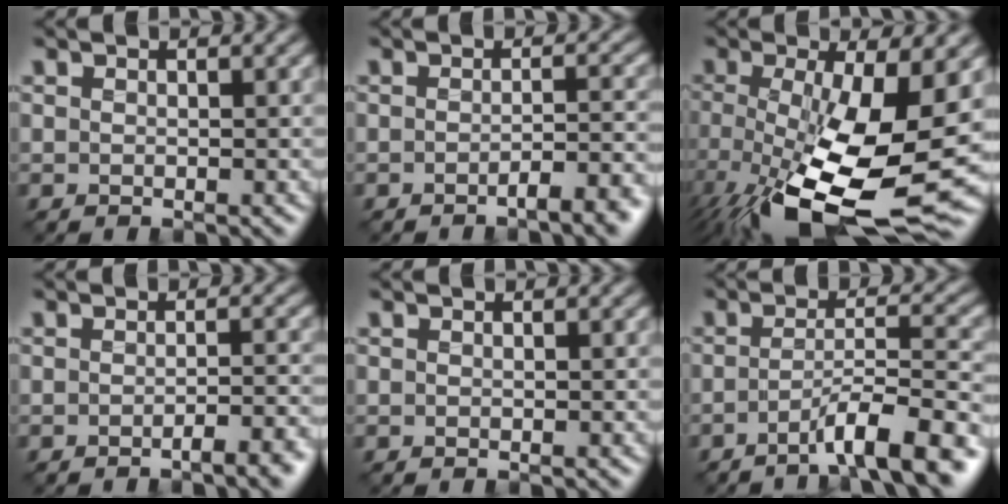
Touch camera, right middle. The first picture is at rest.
{"total": 3.3, "force": [-2.1, 0.8, 2.4], "torque": [-0.032, 0.001, -0.038]}
{"total": 13.5, "force": [-3.8, 4.7, 12.1], "torque": [-0.228, -0.048, -0.058]}
{"total": 2.8, "force": [-1.8, 0.6, 2.0], "torque": [-0.027, 0.000, -0.033]}
{"total": 0.0}
{"total": 6.4, "force": [-3.8, 0.9, 5.1], "torque": [-0.076, 0.009, -0.068]}